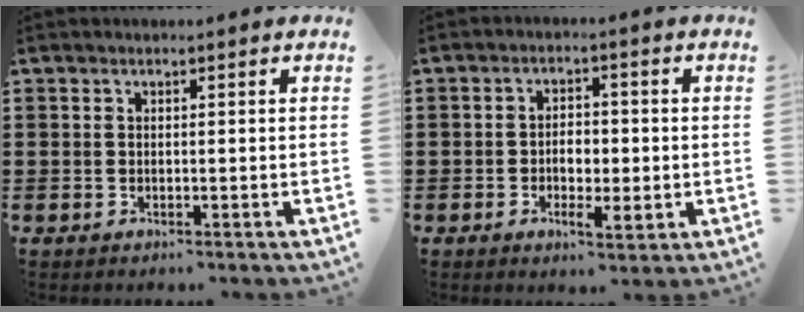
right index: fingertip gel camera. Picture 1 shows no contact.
{"total": 4.0, "force": [-0.7, 2.3, 3.2], "torque": [-0.055, 0.003, -0.015]}